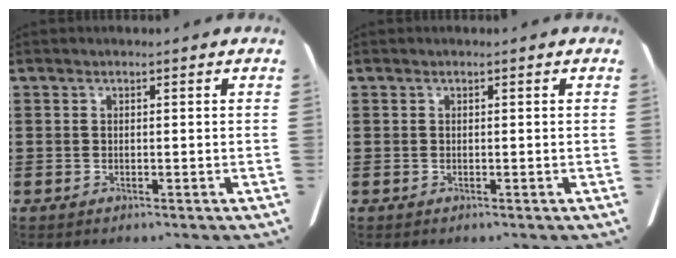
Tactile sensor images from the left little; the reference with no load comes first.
{"total": 0.0}